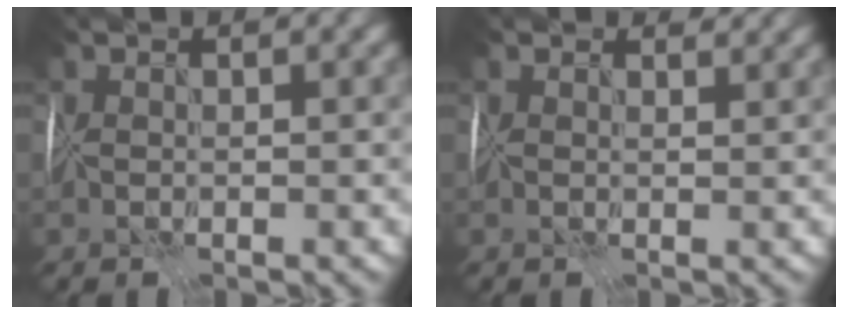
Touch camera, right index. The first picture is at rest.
{"total": 1.8, "force": [1.6, 0.6, 0.7], "torque": [-0.010, 0.000, 0.016]}